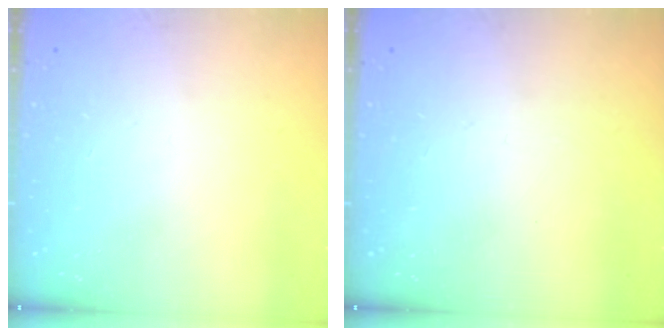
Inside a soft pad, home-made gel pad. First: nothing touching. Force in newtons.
{"total": 0.0}